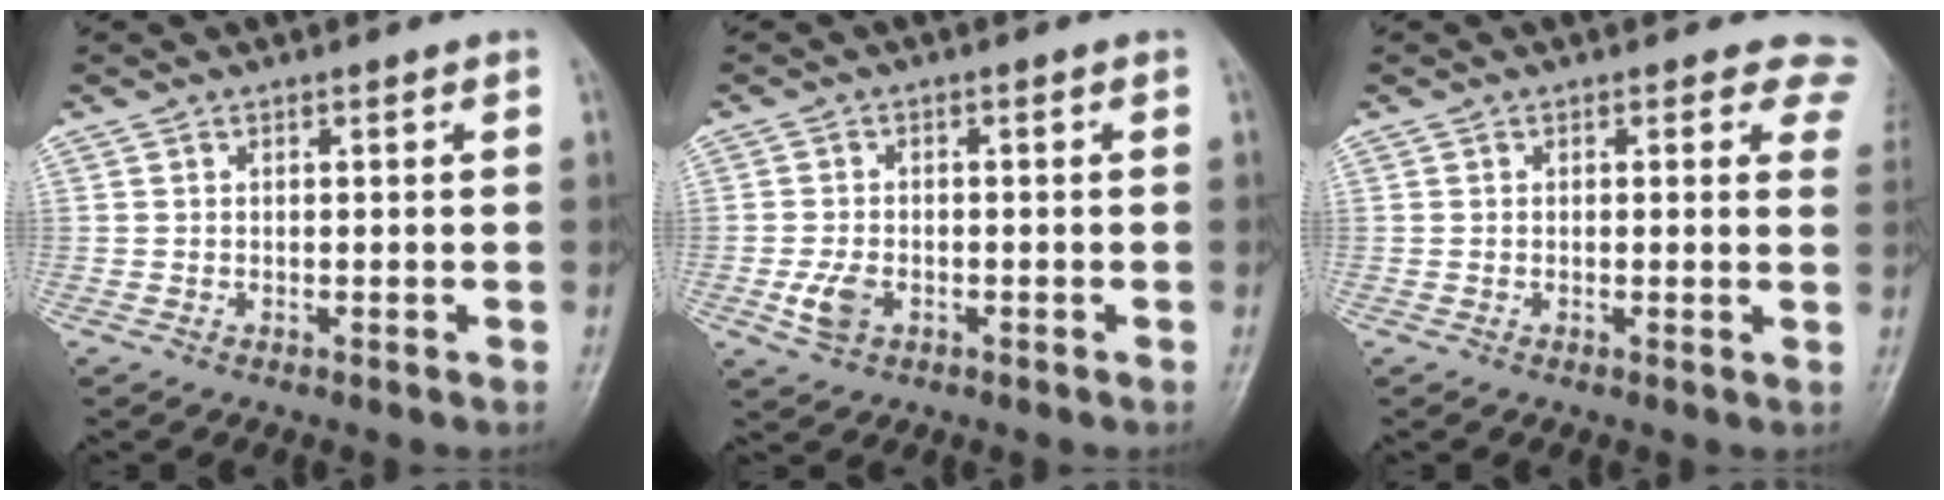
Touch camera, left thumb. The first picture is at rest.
{"total": 4.1, "force": [-1.4, 2.8, 2.6], "torque": [-0.052, 0.002, -0.024]}
{"total": 4.7, "force": [3.5, 2.7, 1.4], "torque": [0.023, -0.009, 0.012]}